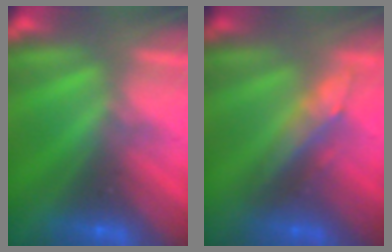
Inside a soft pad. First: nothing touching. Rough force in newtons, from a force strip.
{"total": 2.9}